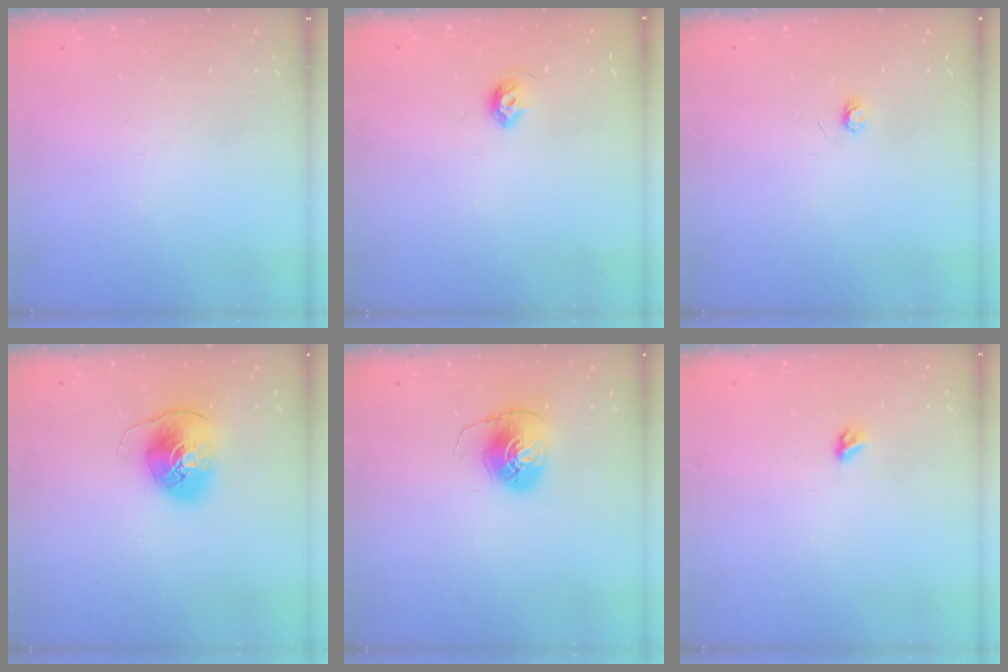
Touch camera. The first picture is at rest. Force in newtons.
{"total": 5.6, "press": 5.5, "slide": 1.0}
{"total": 2.9, "press": 2.9, "slide": 0.3}
{"total": 8.1, "press": 8.0, "slide": 1.2}
{"total": 7.9, "press": 7.9, "slide": 0.3}
{"total": 3.4, "press": 3.3, "slide": 0.8}